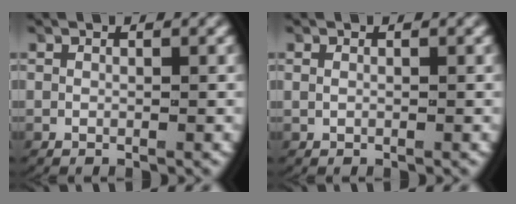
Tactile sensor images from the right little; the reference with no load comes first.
{"total": 0.0}